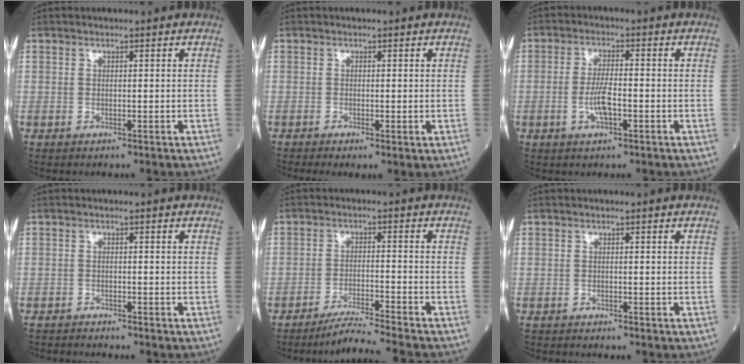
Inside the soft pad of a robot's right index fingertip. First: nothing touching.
{"total": 1.9, "force": [-0.8, 0.5, 1.7], "torque": [-0.029, -0.005, -0.010]}
{"total": 4.7, "force": [-1.3, 1.1, 4.3], "torque": [-0.088, 0.001, -0.025]}
{"total": 3.8, "force": [-3.7, 0.1, 0.3], "torque": [0.001, -0.012, -0.063]}
{"total": 7.2, "force": [-6.5, -1.9, 2.6], "torque": [-0.039, -0.022, -0.115]}
{"total": 1.9, "force": [-1.9, 0.1, 0.2], "torque": [-0.005, -0.004, -0.031]}